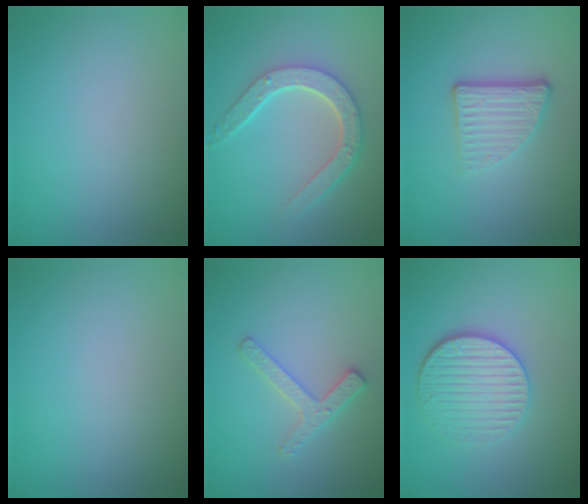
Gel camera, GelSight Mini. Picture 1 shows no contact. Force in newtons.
{"total": 4.6, "press": 3.5, "slide": 2.9}
{"total": 3.8, "press": 2.5, "slide": 2.9}
{"total": 0.0}
{"total": 2.4, "press": 2.4, "slide": 0.4}
{"total": 4.0, "press": 3.4, "slide": 2.0}